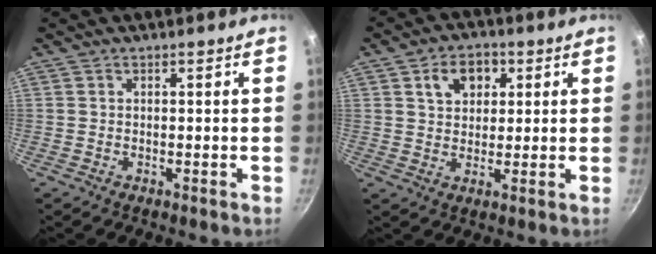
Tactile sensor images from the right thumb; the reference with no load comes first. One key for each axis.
{"total": 7.1, "fx": 2.6, "fy": 5.2, "fz": 4.1, "tx": -0.042, "ty": 0.004, "tz": 0.036}